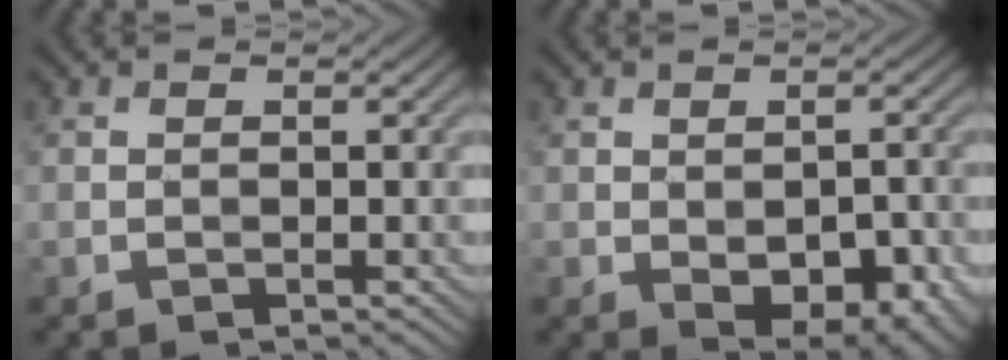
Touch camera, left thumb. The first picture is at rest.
{"total": 7.2, "force": [-2.5, 3.8, 5.5], "torque": [-0.085, -0.022, -0.019]}